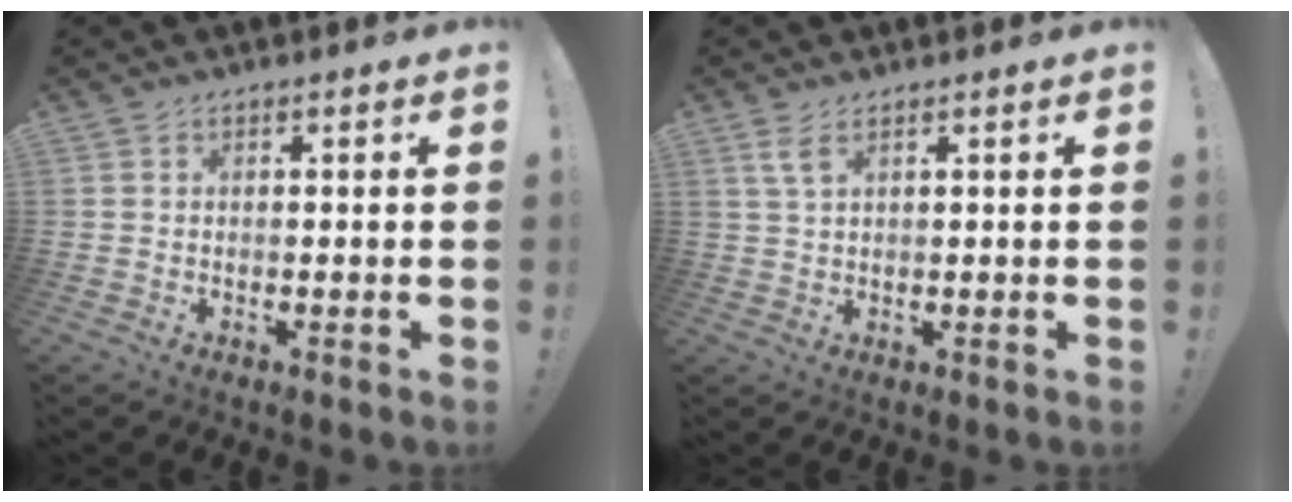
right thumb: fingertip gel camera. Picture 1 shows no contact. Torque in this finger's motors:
{"motor_torque": [0.03, -0.02, 0.09, 0.35, 0.00]}